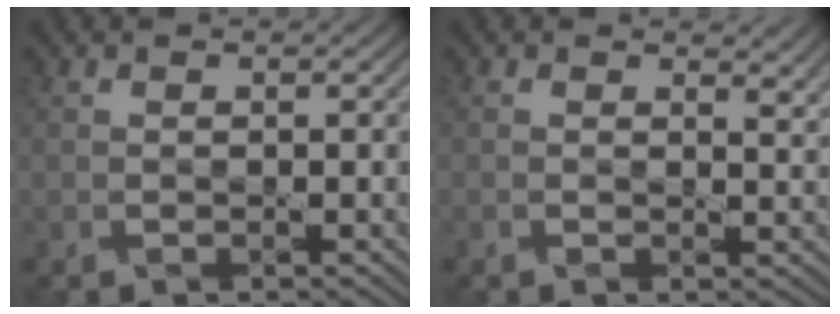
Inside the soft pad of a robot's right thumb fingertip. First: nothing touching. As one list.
[{"total": 1.6, "force": [0.8, 0.8, 1.1], "torque": [-0.024, -0.003, 0.016]}]